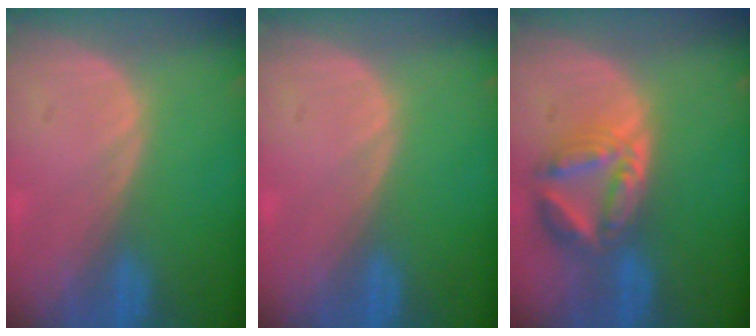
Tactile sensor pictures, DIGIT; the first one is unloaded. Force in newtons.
{"total": 0.0}
{"total": 8.0, "press": 7.0, "slide": 3.8}